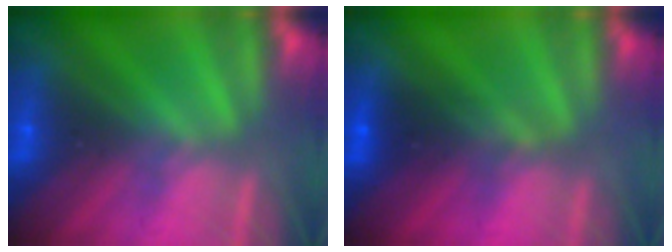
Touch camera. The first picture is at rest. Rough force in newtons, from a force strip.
{"total": 2.7}